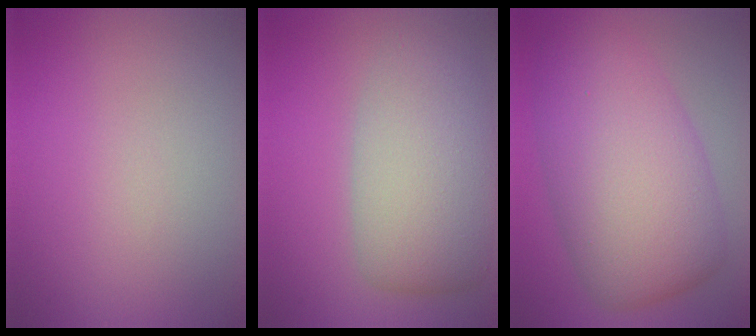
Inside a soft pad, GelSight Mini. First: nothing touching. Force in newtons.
{"total": 7.7, "press": 7.7, "slide": 0.4}
{"total": 10.8, "press": 10.8, "slide": 0.4}